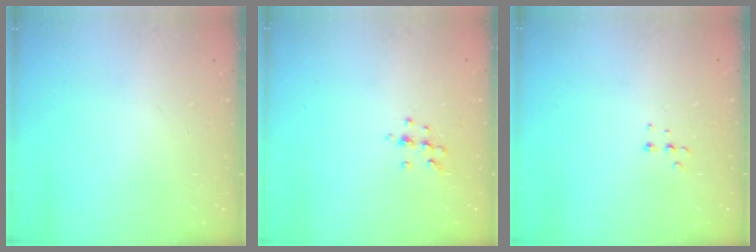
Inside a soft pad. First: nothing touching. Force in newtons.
{"total": 6.5, "press": 6.2, "slide": 2.1}
{"total": 4.5, "press": 4.4, "slide": 0.7}